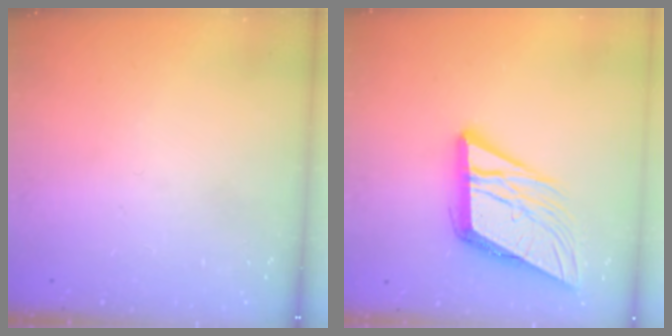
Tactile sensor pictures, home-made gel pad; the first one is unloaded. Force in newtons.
{"total": 15.2, "press": 15.0, "slide": 2.6}